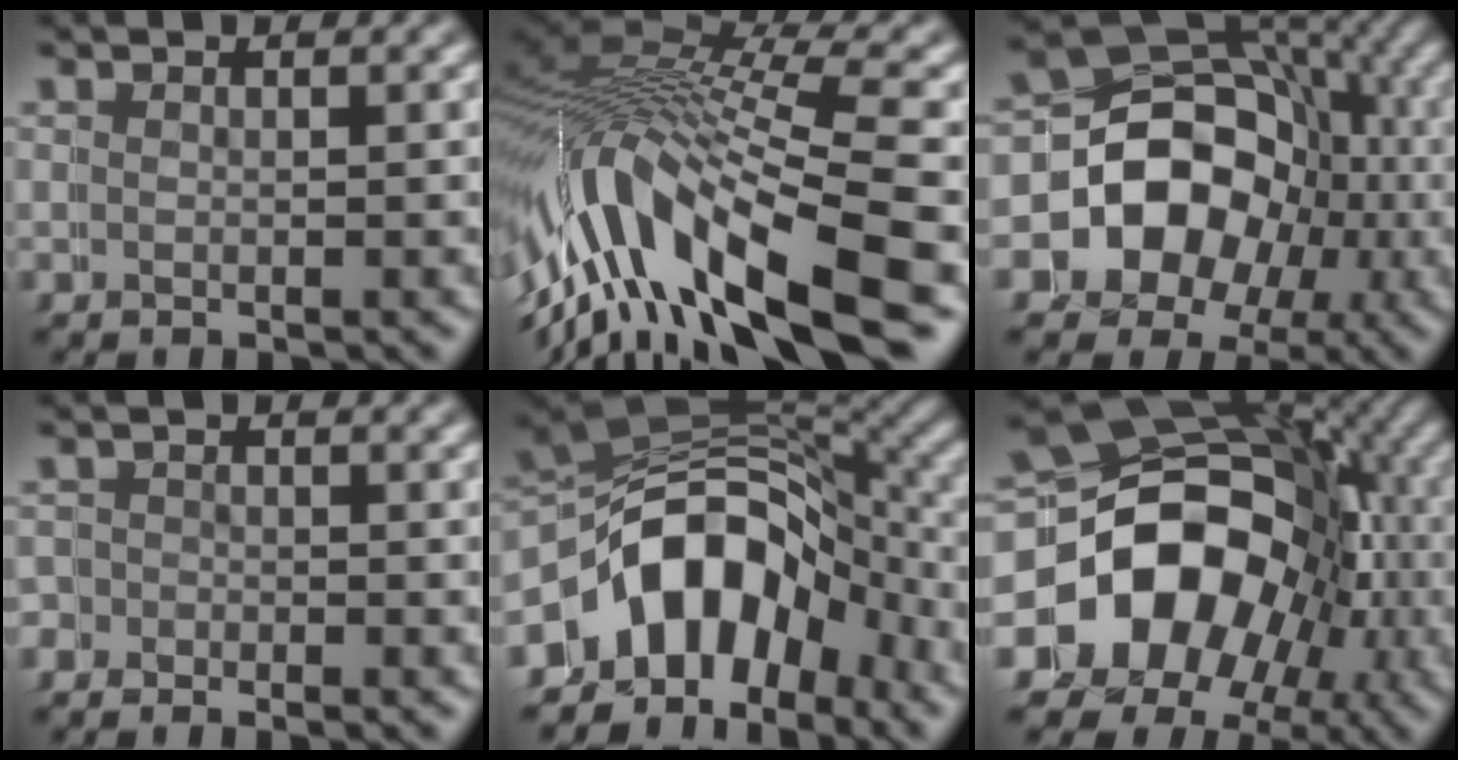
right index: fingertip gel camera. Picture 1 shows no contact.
{"total": 12.9, "force": [-3.0, 7.7, 9.9], "torque": [-0.205, -0.009, -0.051]}
{"total": 14.4, "force": [-1.0, 12.9, 6.5], "torque": [-0.152, -0.038, -0.015]}
{"total": 2.3, "force": [-1.3, 1.8, -0.4], "torque": [-0.006, -0.002, -0.034]}
{"total": 13.4, "force": [-2.6, 10.5, 7.8], "torque": [-0.156, -0.031, -0.041]}
{"total": 19.8, "force": [-1.3, 16.4, 10.9], "torque": [-0.213, -0.051, -0.019]}